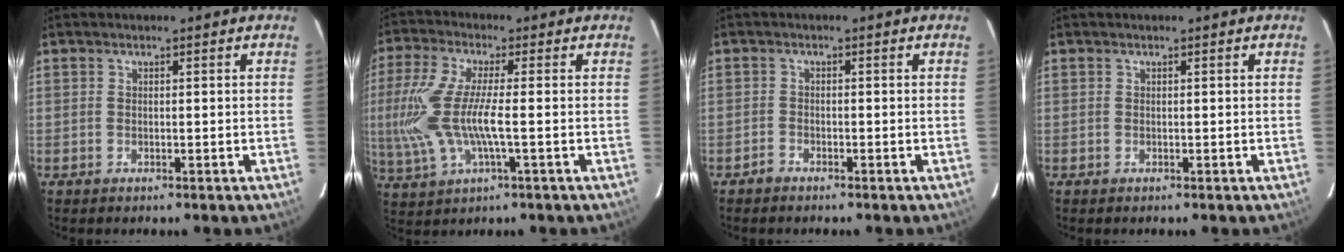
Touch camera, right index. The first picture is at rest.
{"total": 13.4, "force": [-1.4, 3.3, 12.9], "torque": [-0.273, -0.009, -0.023]}
{"total": 1.3, "force": [-1.2, 0.4, 0.1], "torque": [-0.011, 0.002, -0.027]}
{"total": 0.0}